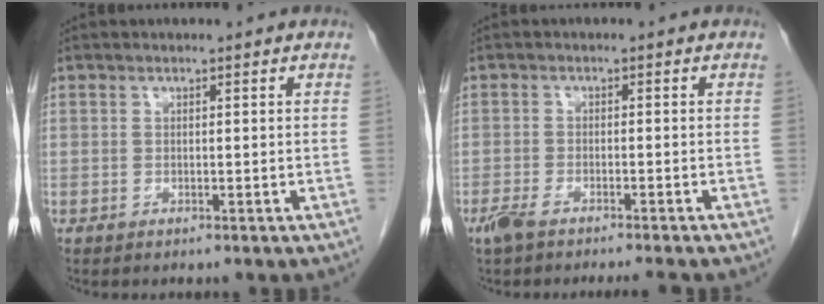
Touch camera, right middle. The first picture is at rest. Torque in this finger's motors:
{"motor_torque": [0.10, -0.01, 0.17, 0.05]}